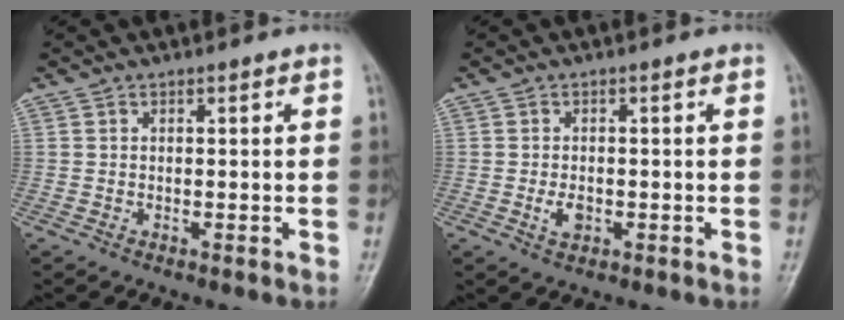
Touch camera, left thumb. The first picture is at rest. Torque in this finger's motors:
{"motor_torque": [-0.12, 0.29, 0.37, 0.09, 0.03]}